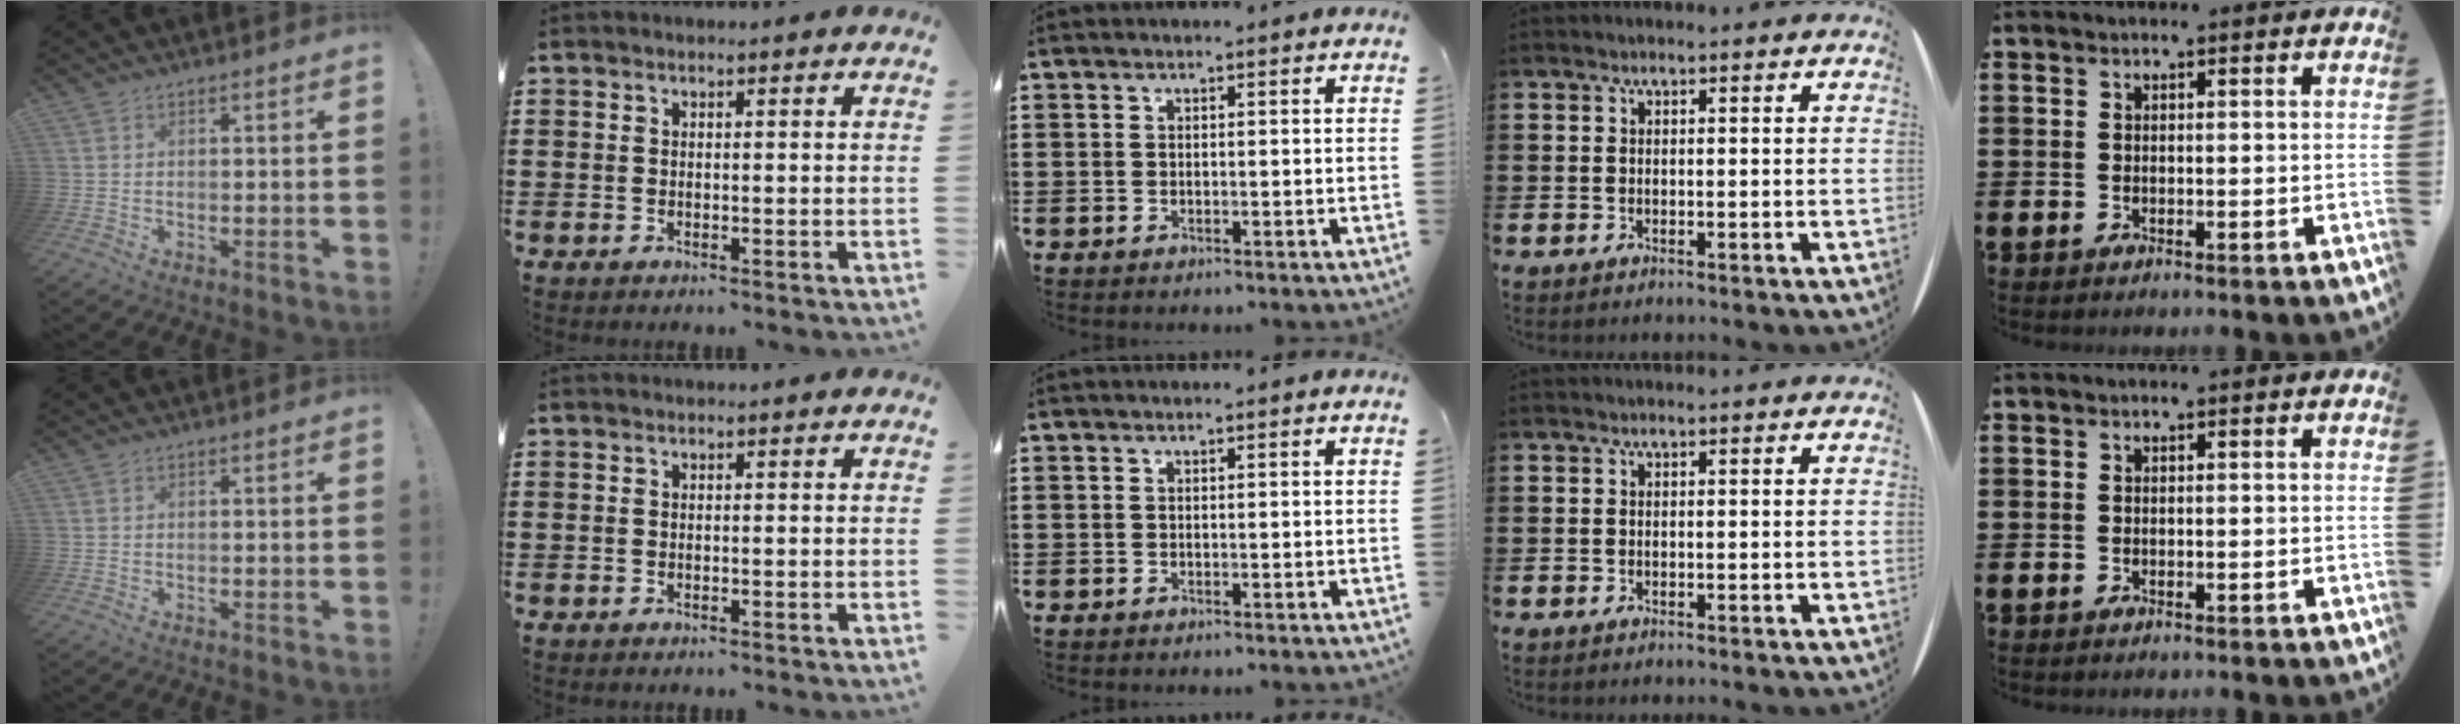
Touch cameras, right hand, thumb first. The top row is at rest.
{}